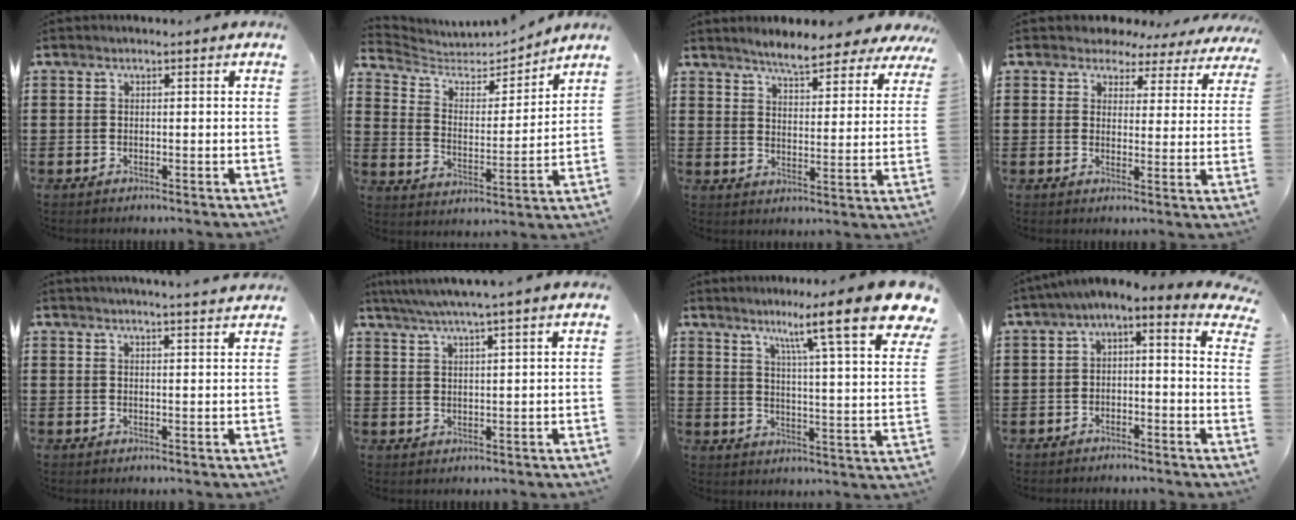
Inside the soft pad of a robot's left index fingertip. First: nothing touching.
{"total": 4.8, "force": [4.4, 1.5, 1.3], "torque": [-0.052, -0.030, 0.070]}
{"total": 5.6, "force": [5.4, 0.1, 1.6], "torque": [-0.046, -0.028, 0.093]}
{"total": 3.8, "force": [3.2, 1.8, 0.6], "torque": [-0.024, -0.017, 0.054]}
{"total": 2.6, "force": [2.6, -0.6, 0.4], "torque": [-0.012, -0.010, 0.048]}
{"total": 4.1, "force": [3.4, -0.8, 2.1], "torque": [-0.049, -0.012, 0.059]}
{"total": 11.8, "force": [8.3, 0.0, 8.4], "torque": [-0.138, -0.062, 0.120]}
{"total": 2.2, "force": [-2.0, 0.1, 1.0], "torque": [-0.029, -0.011, -0.048]}